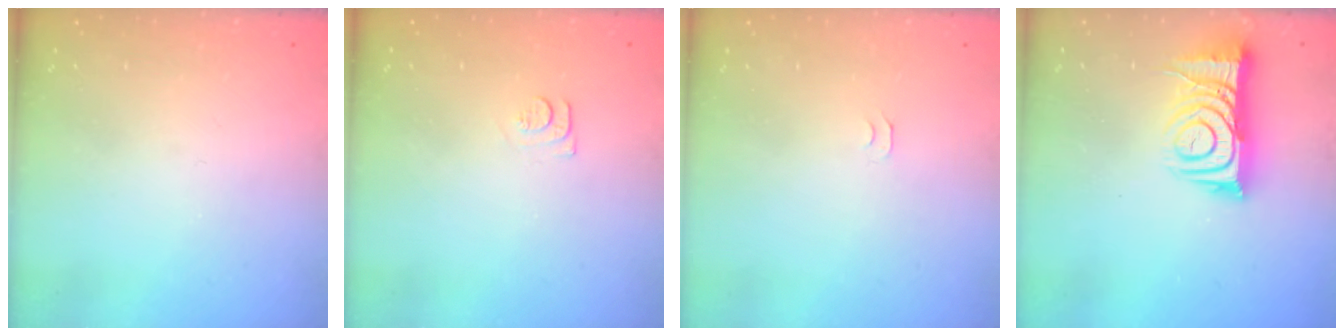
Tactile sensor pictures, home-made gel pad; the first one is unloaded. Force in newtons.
{"total": 5.9, "press": 5.8, "slide": 0.7}
{"total": 5.1, "press": 5.1, "slide": 0.5}
{"total": 11.5, "press": 11.4, "slide": 1.1}